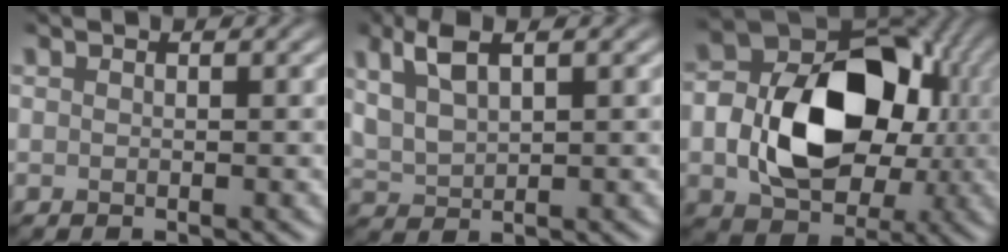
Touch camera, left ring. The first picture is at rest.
{"total": 4.2, "force": [2.1, 1.7, 3.2], "torque": [-0.078, 0.005, 0.046]}
{"total": 12.4, "force": [-0.4, 8.8, 8.7], "torque": [-0.145, -0.005, -0.005]}